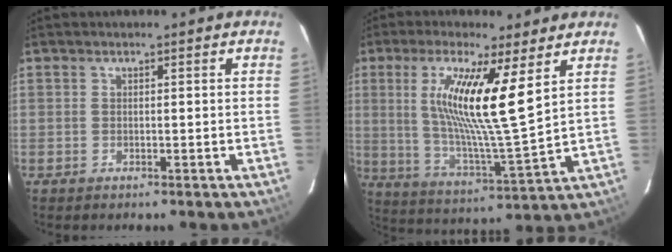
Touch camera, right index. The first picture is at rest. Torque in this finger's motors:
{"motor_torque": [1.65, 0.49, 0.71, 0.21]}